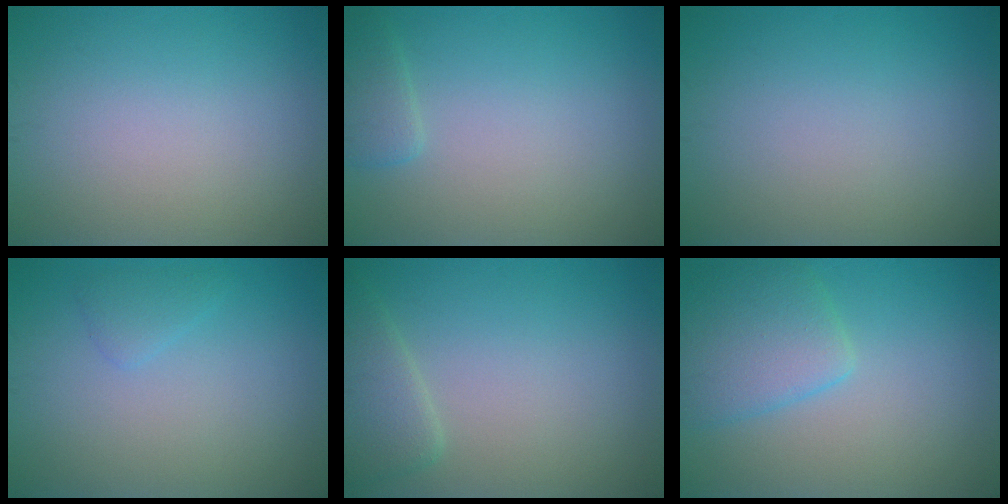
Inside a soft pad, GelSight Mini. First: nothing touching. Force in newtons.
{"total": 1.6, "press": 1.5, "slide": 0.2}
{"total": 0.0}
{"total": 1.1, "press": 1.1, "slide": 0.1}
{"total": 2.6, "press": 2.6, "slide": 0.3}
{"total": 4.2, "press": 4.2, "slide": 0.3}